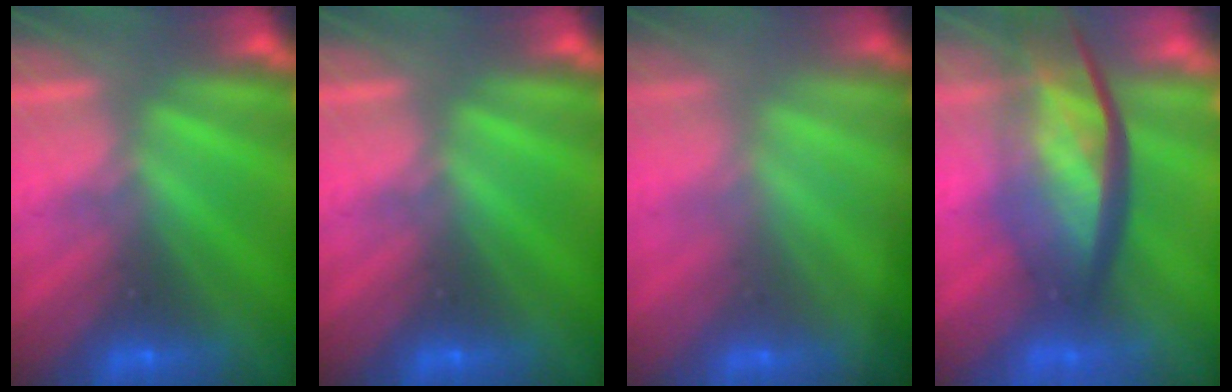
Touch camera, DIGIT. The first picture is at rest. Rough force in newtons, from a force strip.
{"total": 0.0}
{"total": 1.4}
{"total": 7.6}